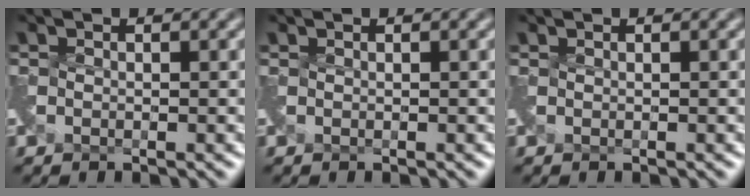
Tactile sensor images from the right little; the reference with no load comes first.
{"total": 0.0}
{"total": 0.0}